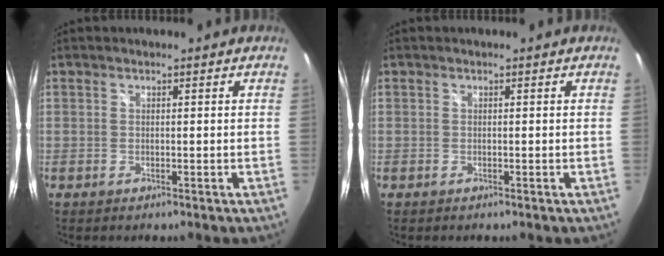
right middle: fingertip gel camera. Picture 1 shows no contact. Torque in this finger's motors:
{"motor_torque": [0.18, -0.50, -0.01, 0.01]}